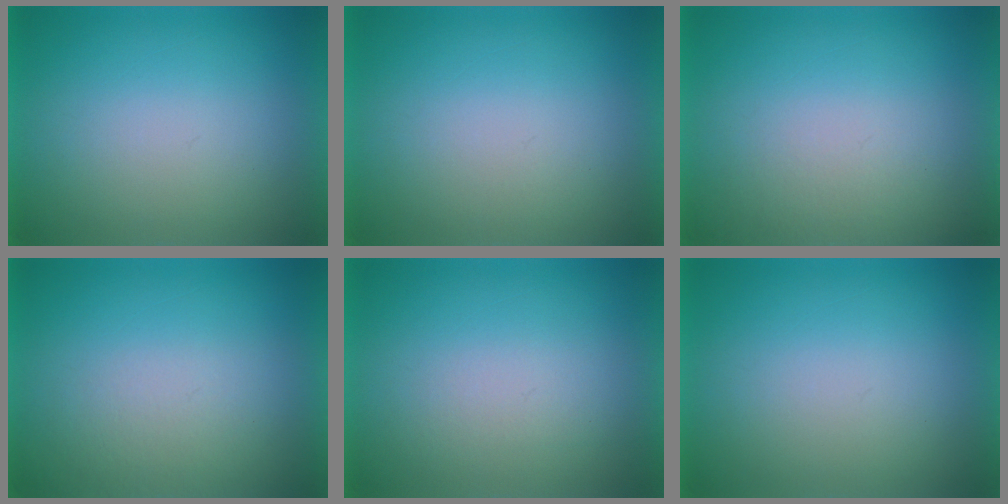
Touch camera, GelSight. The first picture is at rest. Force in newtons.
{"total": 1.0}
{"total": 2.0}
{"total": 3.2}
{"total": 1.4}
{"total": 0.0}